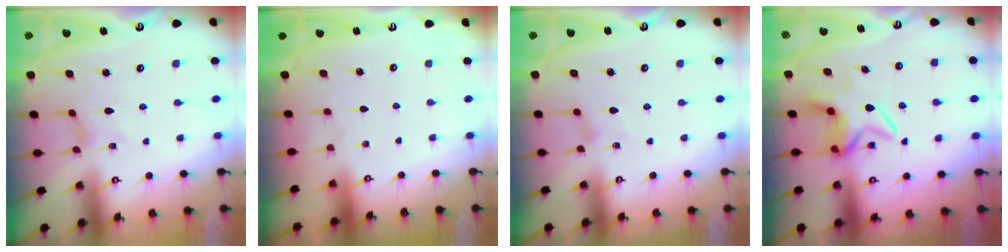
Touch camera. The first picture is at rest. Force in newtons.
{"total": 0.0}
{"total": 0.7, "press": 0.6, "slide": 0.3}
{"total": 6.8, "press": 6.8, "slide": 1.0}